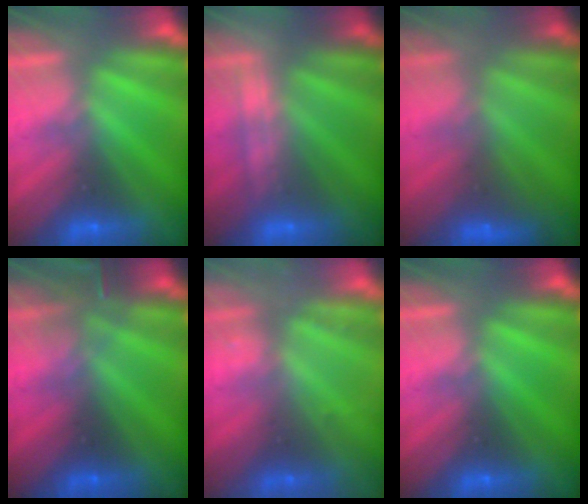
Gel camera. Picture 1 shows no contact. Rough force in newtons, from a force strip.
{"total": 2.2}
{"total": 2.8}
{"total": 3.0}
{"total": 2.3}
{"total": 0.0}